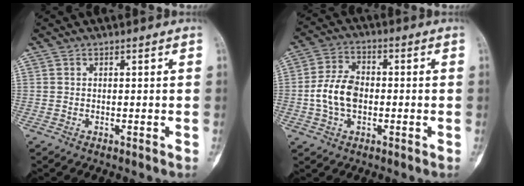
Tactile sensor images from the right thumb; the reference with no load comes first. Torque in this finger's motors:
{"motor_torque": [1.01, 0.96, 0.53, 0.39, 0.08]}